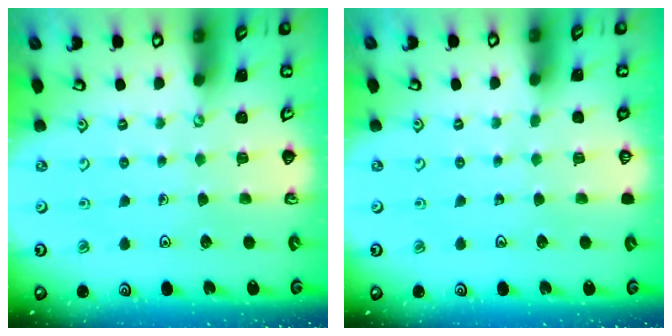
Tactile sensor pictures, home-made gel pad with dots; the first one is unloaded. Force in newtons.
{"total": 0.0}